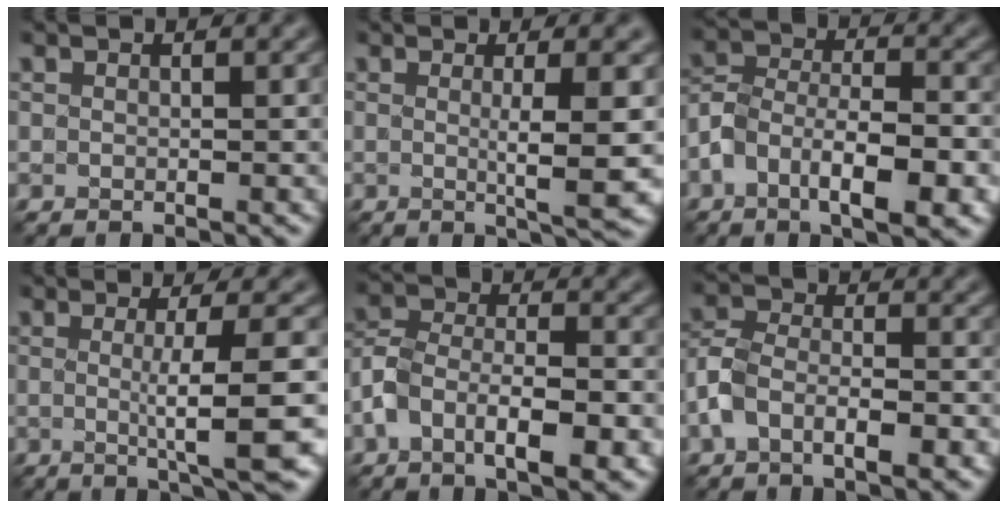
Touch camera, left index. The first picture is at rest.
{"total": 5.1, "force": [0.0, 0.7, 5.1], "torque": [-0.075, -0.005, 0.002]}
{"total": 7.2, "force": [-3.5, 3.1, 5.5], "torque": [-0.095, 0.004, -0.060]}
{"total": 6.5, "force": [-0.4, 1.1, 6.4], "torque": [-0.093, -0.004, -0.002]}
{"total": 6.6, "force": [-3.1, 2.9, 5.1], "torque": [-0.090, 0.007, -0.056]}
{"total": 4.8, "force": [-2.2, 2.4, 3.6], "torque": [-0.068, 0.009, -0.045]}